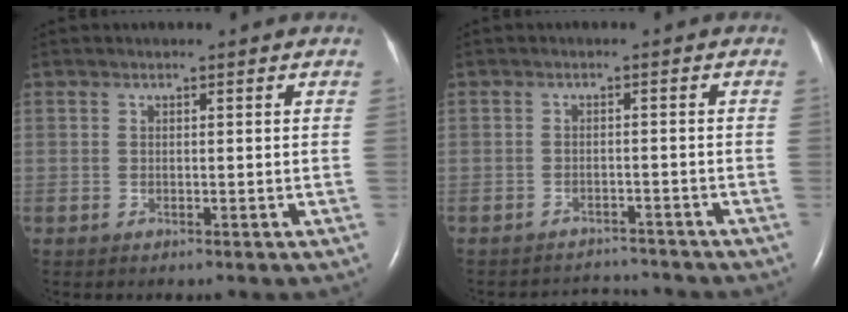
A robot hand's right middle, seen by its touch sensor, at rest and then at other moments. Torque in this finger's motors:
{"motor_torque": [-0.09, -0.04, -0.06, -0.01]}